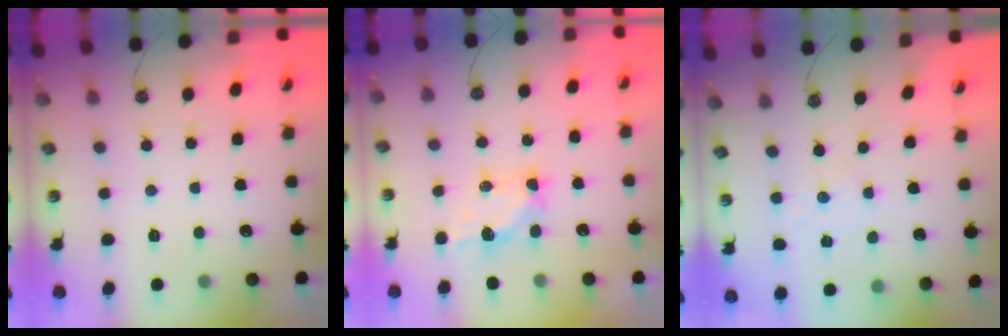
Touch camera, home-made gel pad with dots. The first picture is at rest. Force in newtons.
{"total": 5.5, "press": 5.5, "slide": 0.3}
{"total": 0.8, "press": 0.7, "slide": 0.4}